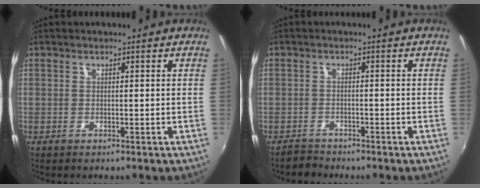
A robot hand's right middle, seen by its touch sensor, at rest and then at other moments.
{"total": 2.5, "force": [-2.2, 1.1, -0.4], "torque": [-0.003, 0.004, -0.041]}